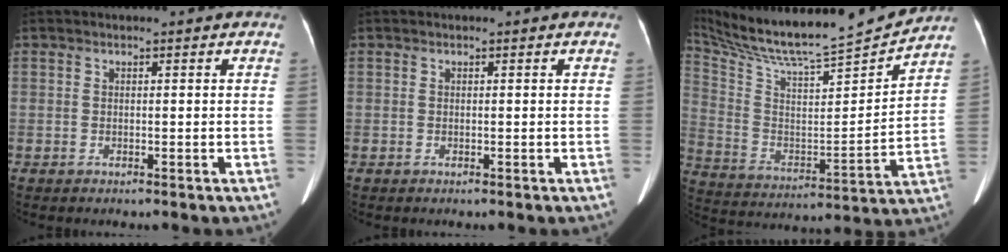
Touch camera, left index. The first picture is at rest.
{"total": 0.0}
{"total": 19.7, "force": [18.4, 0.0, 7.0], "torque": [-0.147, -0.041, 0.303]}